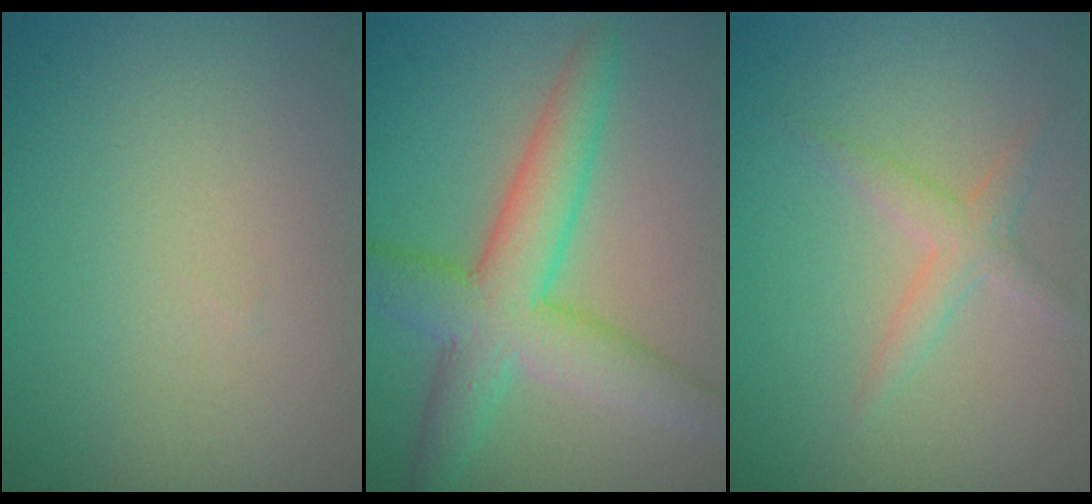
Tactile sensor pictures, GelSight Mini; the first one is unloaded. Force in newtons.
{"total": 6.6, "press": 6.6, "slide": 0.1}
{"total": 1.9, "press": 1.9, "slide": 0.0}